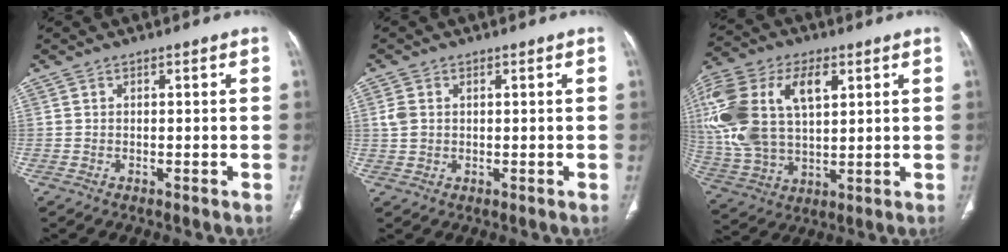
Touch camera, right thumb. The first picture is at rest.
{"total": 2.7, "force": [0.5, 2.1, 1.7], "torque": [-0.042, 0.004, 0.013]}
{"total": 23.9, "force": [6.4, 14.0, 18.3], "torque": [-0.409, 0.010, 0.121]}